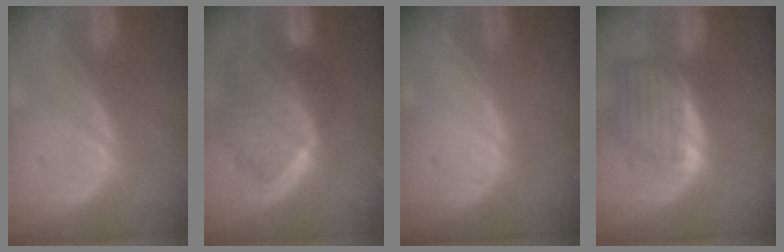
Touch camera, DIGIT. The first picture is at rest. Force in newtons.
{"total": 10.1, "press": 8.8, "slide": 5.1}
{"total": 0.0}
{"total": 7.7, "press": 7.0, "slide": 3.2}